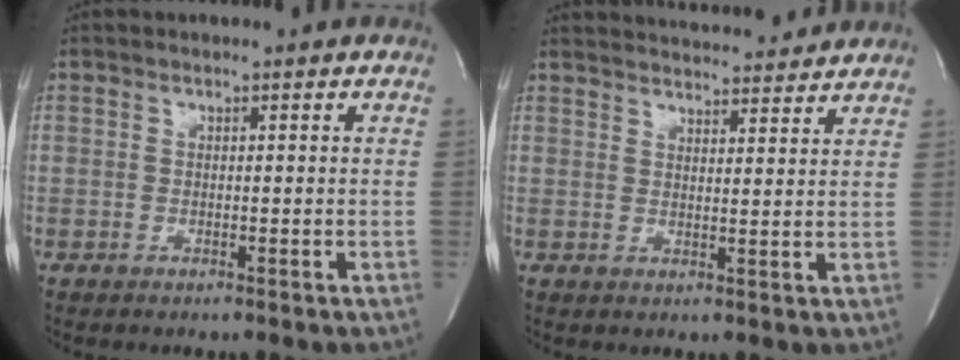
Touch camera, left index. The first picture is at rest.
{"total": 13.5, "force": [12.9, 1.7, 3.8], "torque": [-0.058, 0.018, 0.170]}